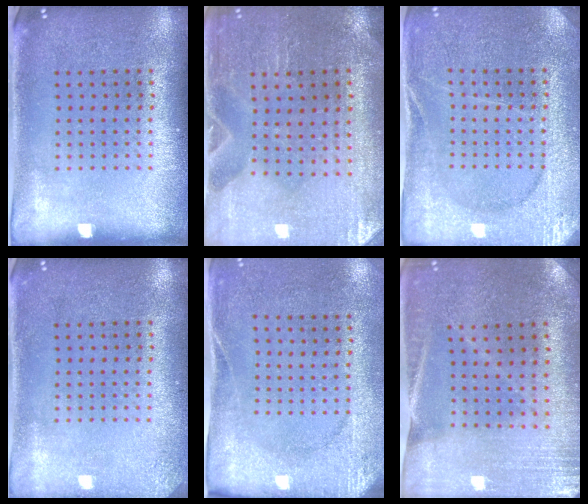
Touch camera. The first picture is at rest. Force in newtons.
{"total": 0.6, "press": 0.6, "slide": 0.0}
{"total": 3.0, "press": 2.9, "slide": 0.4}
{"total": 1.6, "press": 1.6, "slide": 0.2}
{"total": 2.7, "press": 2.1, "slide": 1.6}
{"total": 0.5, "press": 0.5, "slide": 0.0}